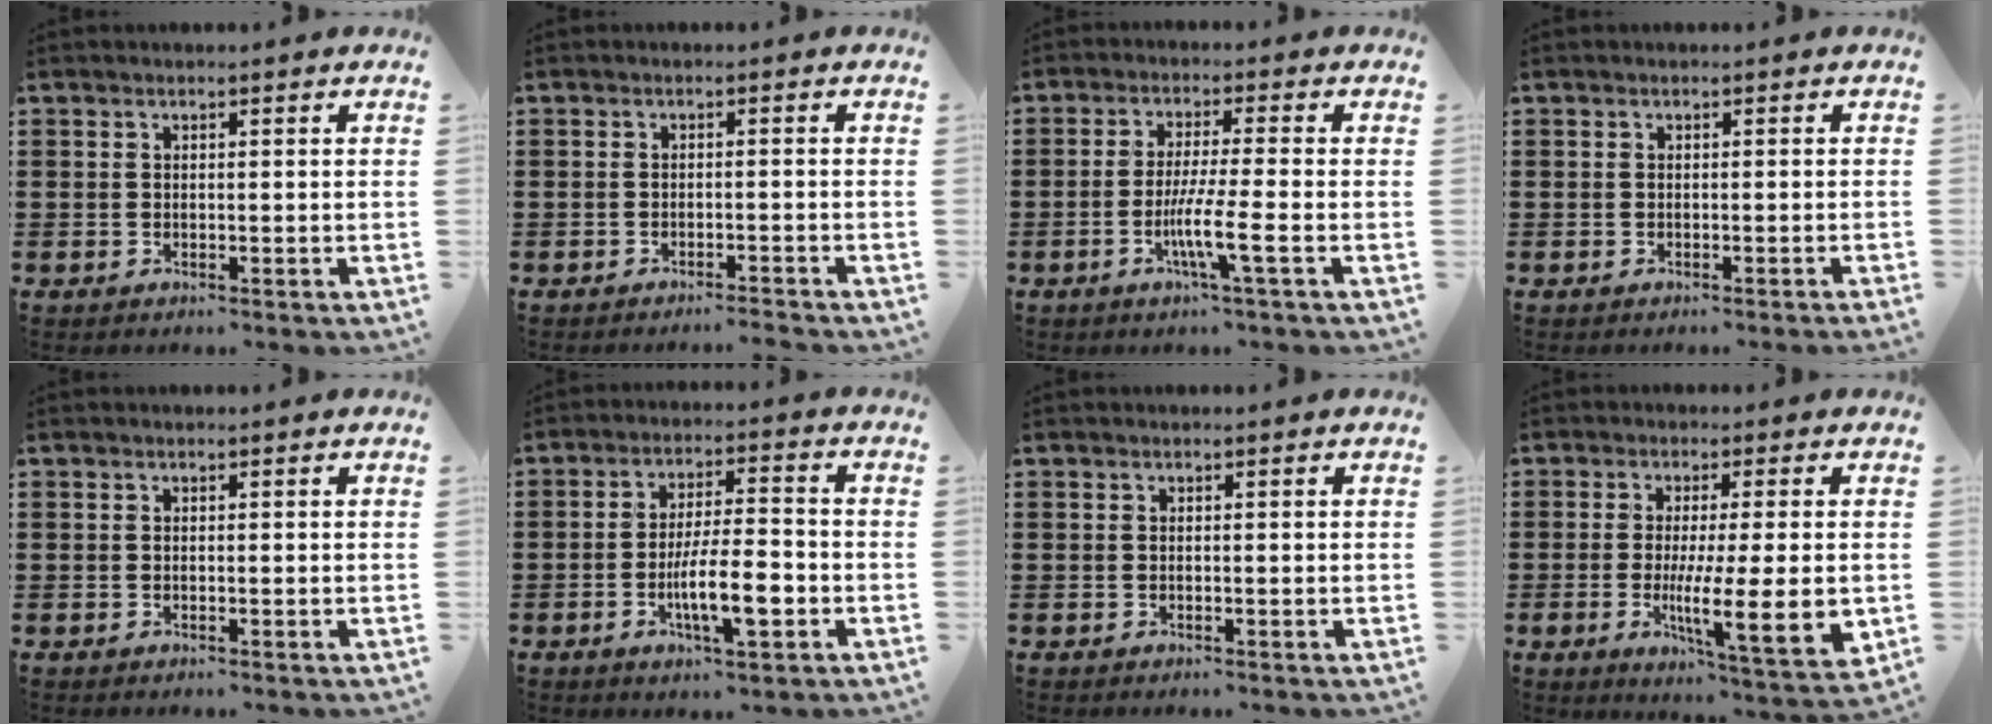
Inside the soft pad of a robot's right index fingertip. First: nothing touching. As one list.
[{"total": 1.6, "force": [-1.6, -0.3, 0.3], "torque": [-0.007, 0.002, -0.032]}, {"total": 6.5, "force": [-2.2, -0.1, 6.1], "torque": [-0.118, -0.015, -0.043]}, {"total": 0.7, "force": [-0.5, -0.2, 0.4], "torque": [-0.007, -0.002, -0.010]}, {"total": 0.0}, {"total": 9.2, "force": [-2.9, 2.5, 8.3], "torque": [-0.154, -0.003, -0.052]}, {"total": 0.0}, {"total": 10.6, "force": [-1.3, 1.8, 10.3], "torque": [-0.162, -0.018, -0.018]}]